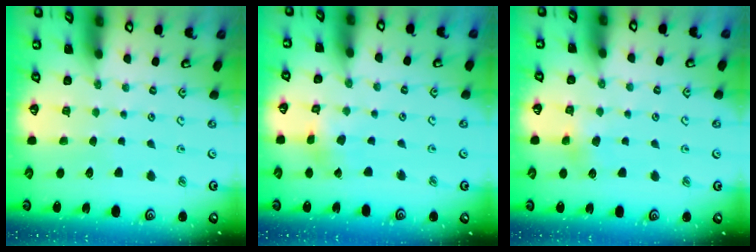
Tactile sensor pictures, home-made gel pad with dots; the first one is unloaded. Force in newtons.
{"total": 2.0, "press": 2.0, "slide": 0.3}
{"total": 4.2, "press": 4.2, "slide": 0.3}